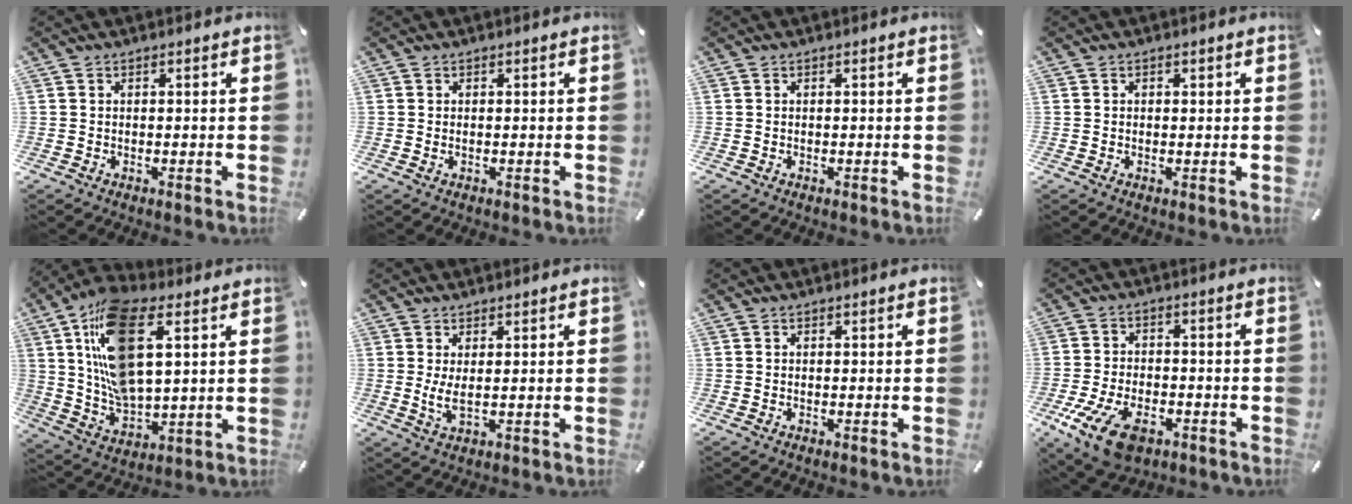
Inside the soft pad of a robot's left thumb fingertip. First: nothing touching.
{"total": 0.6, "force": [0.0, 0.3, 0.5], "torque": [-0.002, -0.003, -0.002]}
{"total": 0.0}
{"total": 0.6, "force": [0.1, 0.6, 0.3], "torque": [-0.005, 0.003, 0.002]}
{"total": 18.5, "force": [7.0, 9.3, 14.4], "torque": [-0.311, -0.014, 0.124]}
{"total": 4.0, "force": [0.8, 1.3, 3.7], "torque": [-0.084, -0.006, 0.013]}
{"total": 0.0}
{"total": 11.4, "force": [-5.8, 6.6, 7.3], "torque": [-0.156, 0.020, -0.102]}